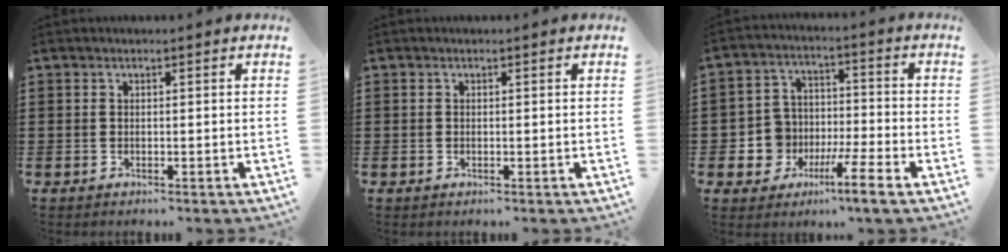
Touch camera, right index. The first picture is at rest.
{"total": 0.0}
{"total": 5.5, "force": [-3.7, 3.3, 2.3], "torque": [-0.063, 0.010, -0.075]}